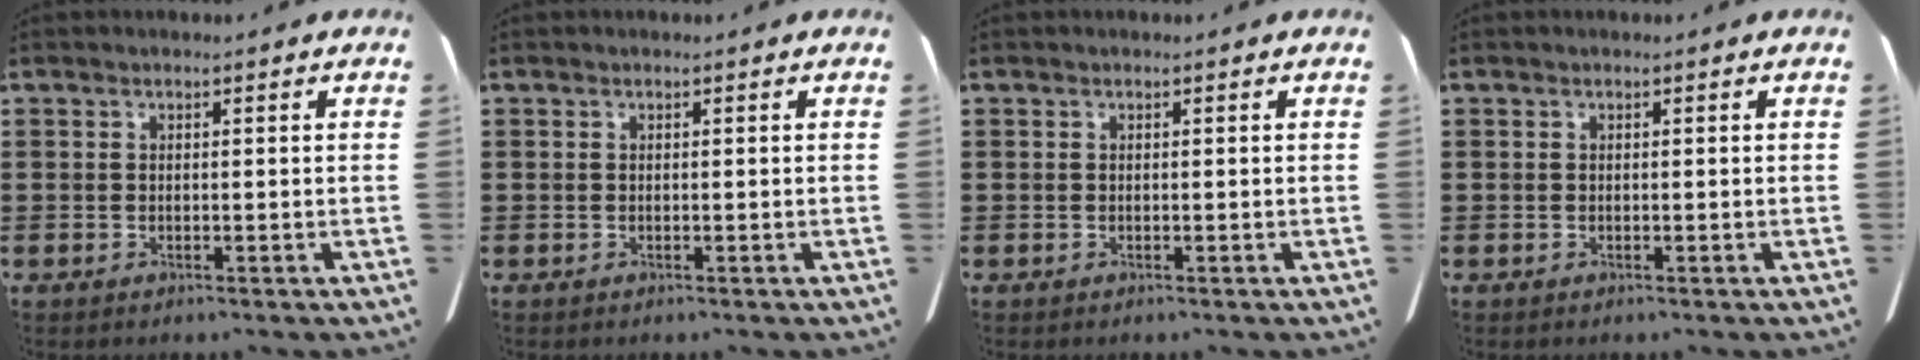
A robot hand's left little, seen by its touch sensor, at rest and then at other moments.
{"total": 0.0}
{"total": 0.0}
{"total": 0.0}